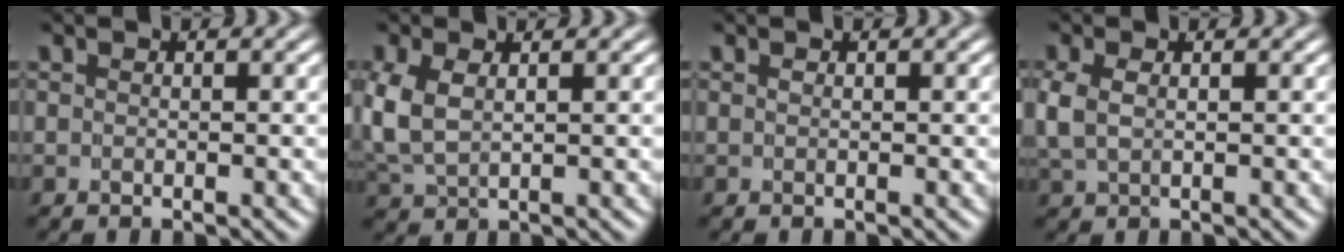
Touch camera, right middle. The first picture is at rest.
{"total": 4.0, "force": [0.5, 2.9, 2.7], "torque": [-0.080, -0.013, 0.024]}
{"total": 0.0}
{"total": 2.6, "force": [0.4, 1.6, 2.0], "torque": [-0.051, -0.003, 0.018]}